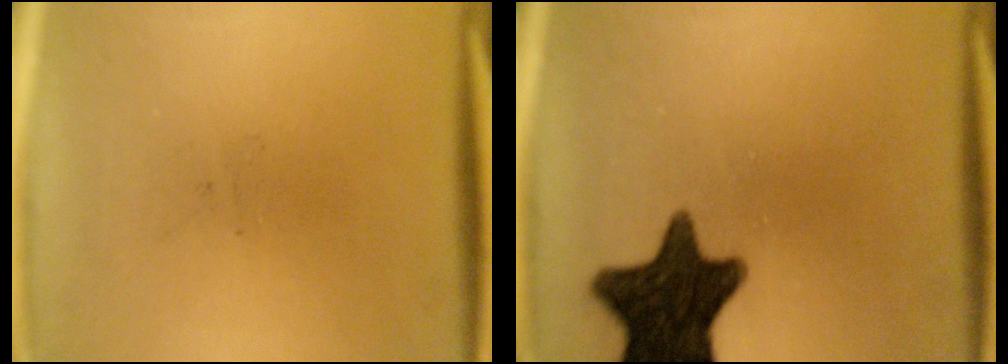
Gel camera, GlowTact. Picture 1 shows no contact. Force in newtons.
{"total": 14.8}